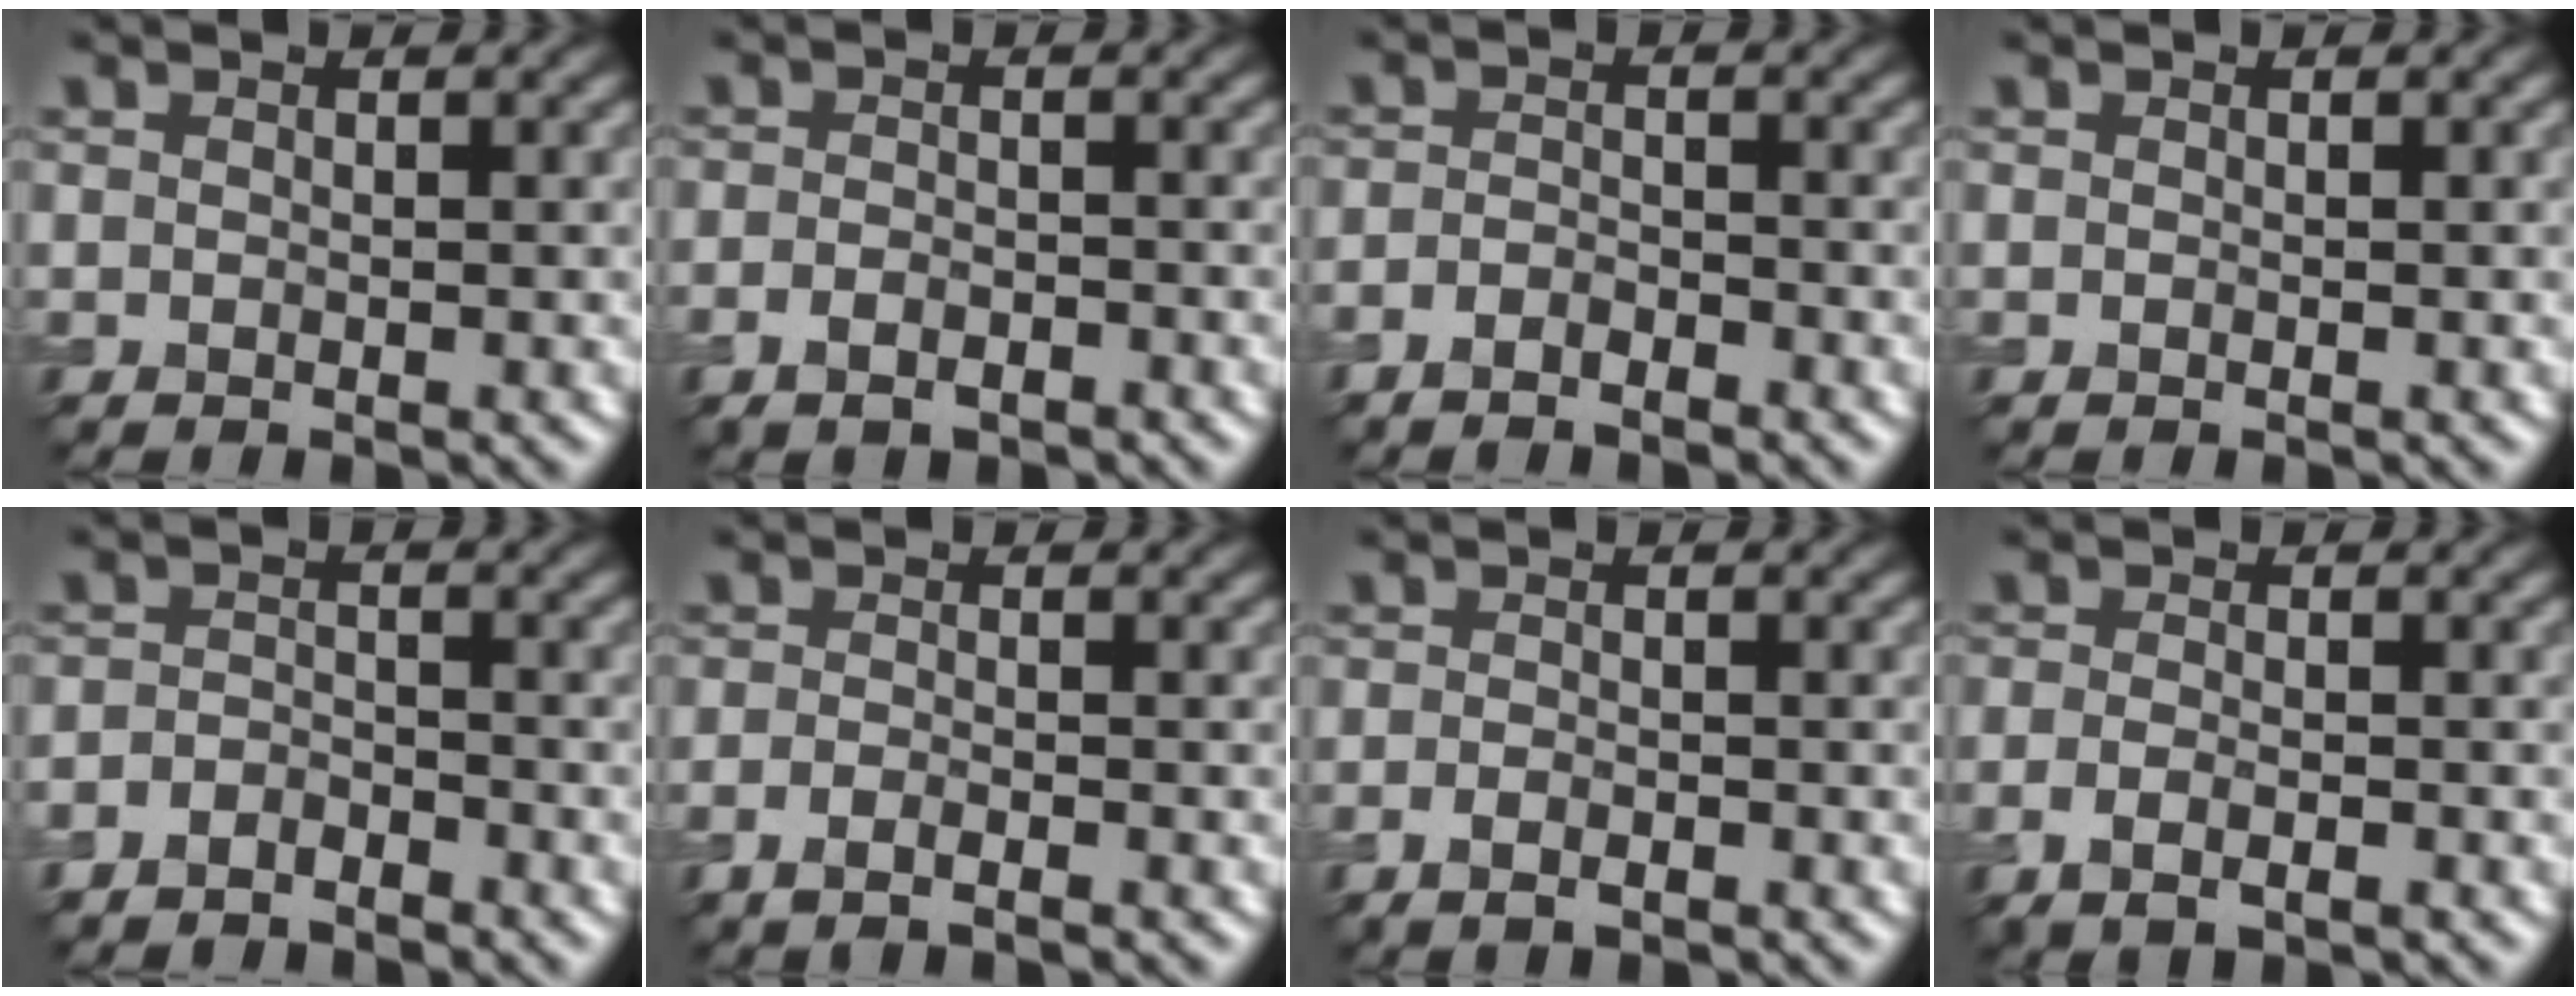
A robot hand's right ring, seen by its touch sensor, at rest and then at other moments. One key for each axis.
{"total": 2.0, "fx": -1.5, "fy": 0.9, "fz": 0.9, "tx": -0.015, "ty": -0.004, "tz": -0.030}
{"total": 1.6, "fx": -1.5, "fy": 0.4, "fz": 0.3, "tx": -0.005, "ty": -0.001, "tz": -0.036}
{"total": 0.0}
{"total": 2.0, "fx": -1.9, "fy": 0.6, "fz": 0.0, "tx": 0.002, "ty": 0.000, "tz": -0.045}
{"total": 1.2, "fx": -0.9, "fy": 0.1, "fz": 0.8, "tx": -0.015, "ty": -0.003, "tz": -0.021}
{"total": 1.3, "fx": -1.0, "fy": 0.4, "fz": 0.8, "tx": -0.015, "ty": -0.003, "tz": -0.021}
{"total": 2.1, "fx": -1.2, "fy": 0.7, "fz": 1.6, "tx": -0.034, "ty": -0.006, "tz": -0.023}